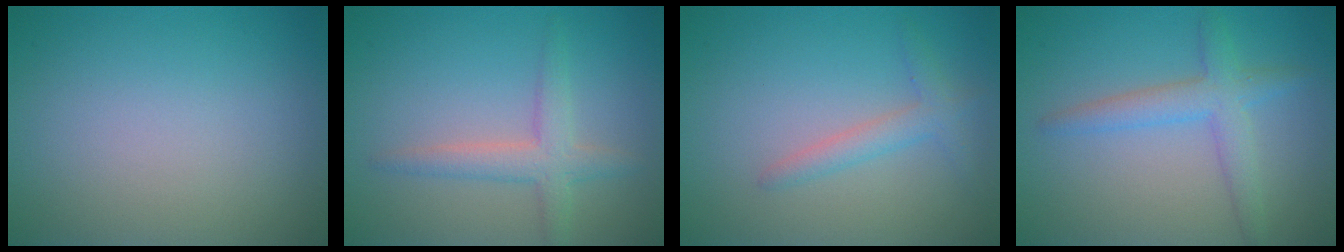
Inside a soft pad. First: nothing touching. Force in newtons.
{"total": 2.9, "press": 2.9, "slide": 0.2}
{"total": 2.0, "press": 2.0, "slide": 0.1}
{"total": 2.6, "press": 2.6, "slide": 0.2}